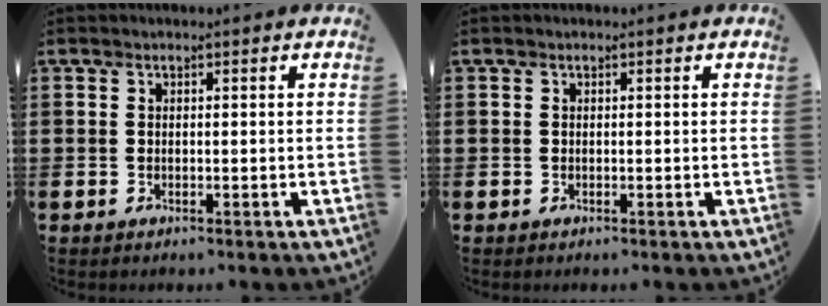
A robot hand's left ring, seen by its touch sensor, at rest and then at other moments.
{"total": 0.0}